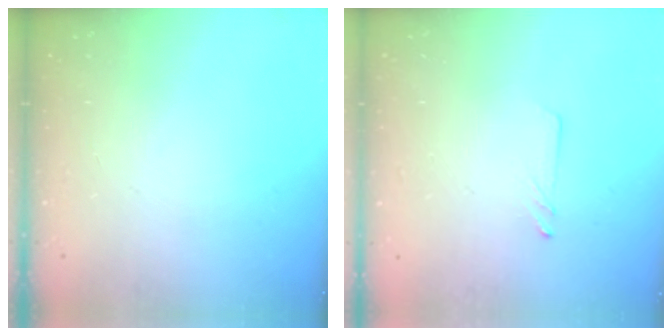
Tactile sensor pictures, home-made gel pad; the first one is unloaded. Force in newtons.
{"total": 1.8, "press": 1.7, "slide": 0.0}